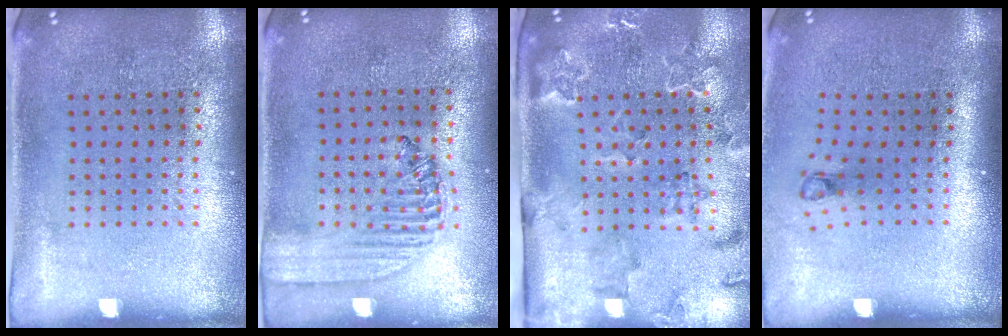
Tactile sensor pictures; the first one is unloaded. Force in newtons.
{"total": 1.4, "press": 1.4, "slide": 0.5}
{"total": 2.3, "press": 2.3, "slide": 0.1}
{"total": 0.8, "press": 0.4, "slide": 0.7}